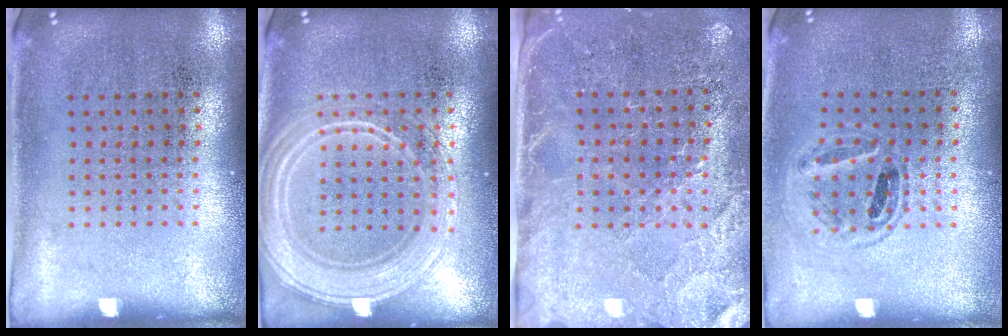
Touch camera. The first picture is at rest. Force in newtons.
{"total": 2.3, "press": 2.3, "slide": 0.4}
{"total": 3.1, "press": 2.8, "slide": 1.4}
{"total": 0.9, "press": 0.9, "slide": 0.2}